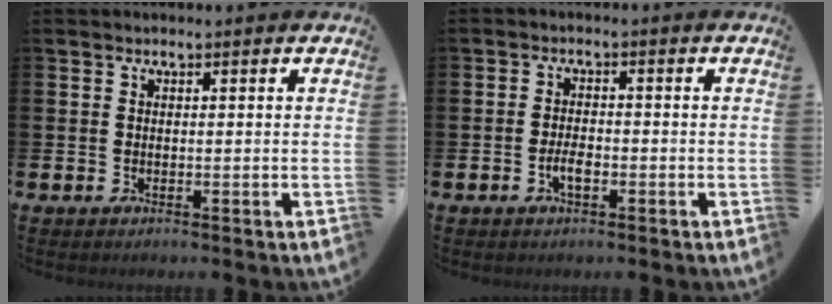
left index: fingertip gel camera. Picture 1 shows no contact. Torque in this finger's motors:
{"motor_torque": [0.35, 0.32, 0.03, 0.07]}